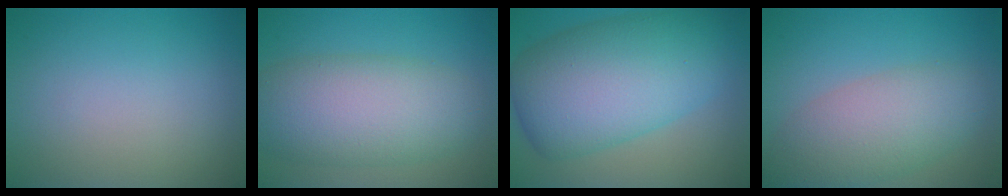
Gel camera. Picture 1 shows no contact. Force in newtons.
{"total": 8.2, "press": 8.2, "slide": 0.3}
{"total": 11.7, "press": 11.7, "slide": 0.3}
{"total": 6.1, "press": 6.1, "slide": 0.4}